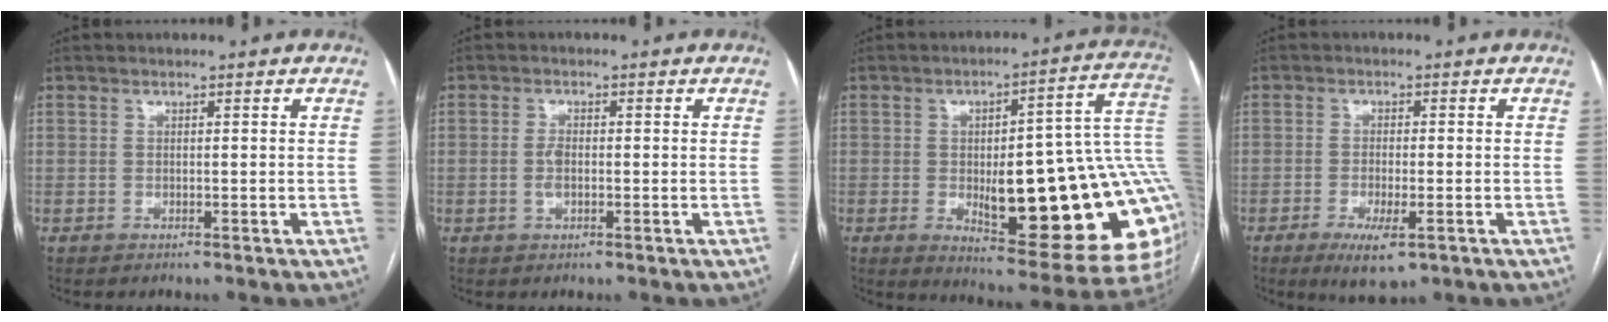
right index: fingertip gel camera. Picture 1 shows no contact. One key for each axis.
{"total": 2.0, "fx": -0.3, "fy": 0.9, "fz": 1.7, "tx": -0.039, "ty": 0.003, "tz": -0.003}
{"total": 27.2, "fx": -1.9, "fy": 6.5, "fz": 26.3, "tx": -0.256, "ty": 0.021, "tz": -0.011}
{"total": 5.9, "fx": -3.0, "fy": 1.5, "fz": 4.8, "tx": -0.088, "ty": -0.012, "tz": -0.043}